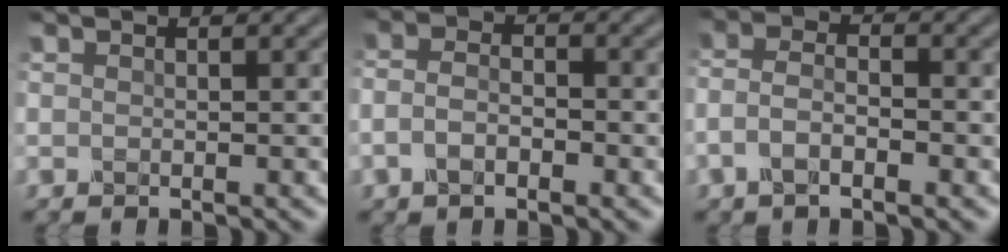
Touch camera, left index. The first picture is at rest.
{"total": 2.4, "force": [-1.0, 1.2, 1.8], "torque": [-0.037, 0.004, -0.025]}
{"total": 3.1, "force": [-1.4, 1.2, 2.4], "torque": [-0.049, 0.008, -0.037]}